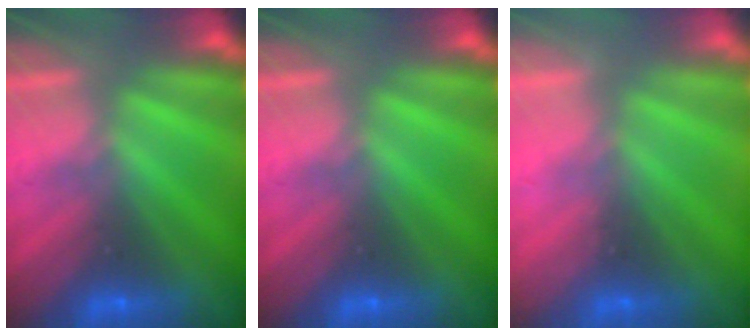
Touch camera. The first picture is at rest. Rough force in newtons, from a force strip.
{"total": 0.0}
{"total": 2.4}